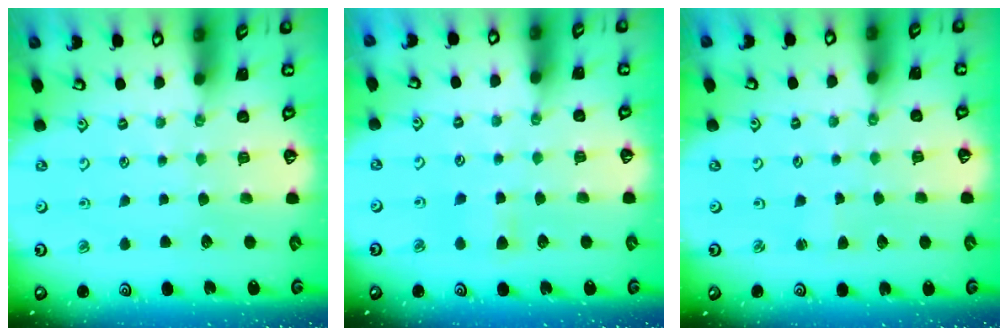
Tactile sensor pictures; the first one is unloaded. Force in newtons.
{"total": 5.1, "press": 5.1, "slide": 0.5}
{"total": 1.5, "press": 1.5, "slide": 0.1}